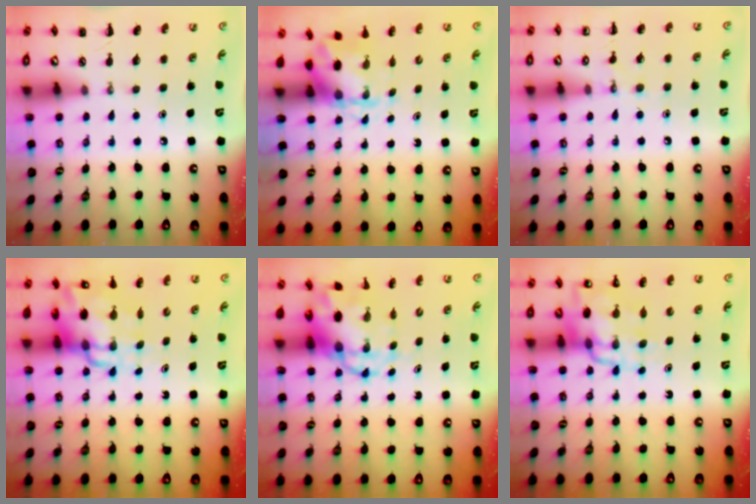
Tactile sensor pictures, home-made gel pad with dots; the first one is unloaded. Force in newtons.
{"total": 4.2, "press": 4.2, "slide": 0.5}
{"total": 6.2, "press": 6.0, "slide": 1.8}
{"total": 10.6, "press": 10.1, "slide": 3.2}
{"total": 7.5, "press": 7.3, "slide": 1.6}
{"total": 12.3, "press": 11.8, "slide": 3.5}